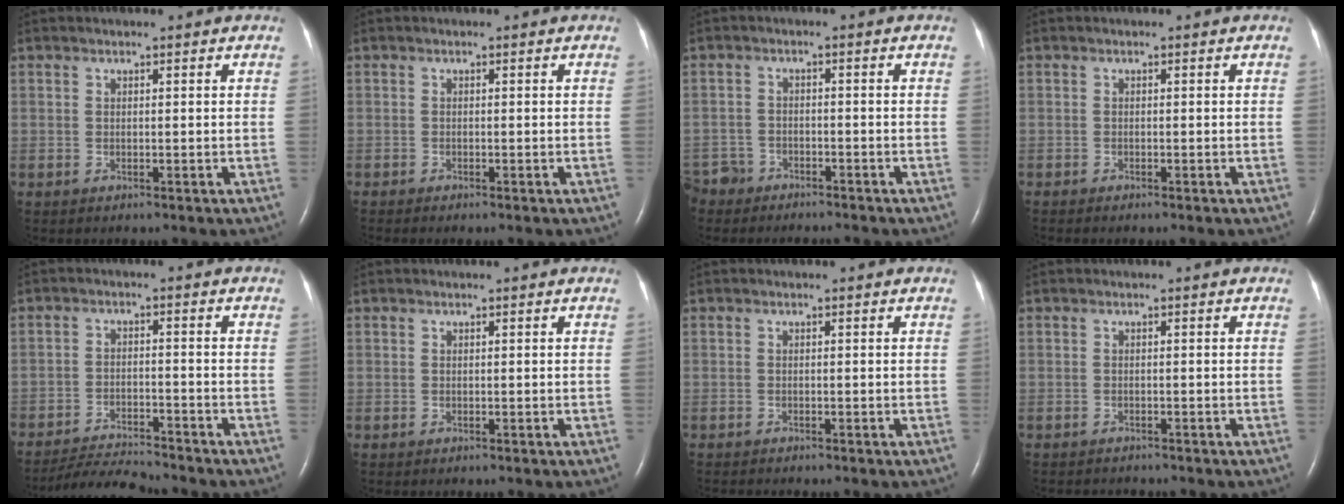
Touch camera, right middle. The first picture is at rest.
{"total": 1.3, "force": [-1.0, 0.0, 0.8], "torque": [-0.010, -0.002, -0.010]}
{"total": 5.6, "force": [-5.1, 2.2, 0.3], "torque": [-0.008, -0.008, -0.090]}
{"total": 1.3, "force": [-1.1, 0.2, 0.8], "torque": [-0.012, -0.003, -0.010]}
{"total": 7.2, "force": [-7.1, -0.2, 1.2], "torque": [-0.019, -0.017, -0.126]}
{"total": 0.0}
{"total": 1.0, "force": [-1.0, -0.1, 0.3], "torque": [-0.006, -0.004, -0.015]}
{"total": 2.4, "force": [-2.3, 0.5, 0.5], "torque": [-0.008, -0.007, -0.029]}